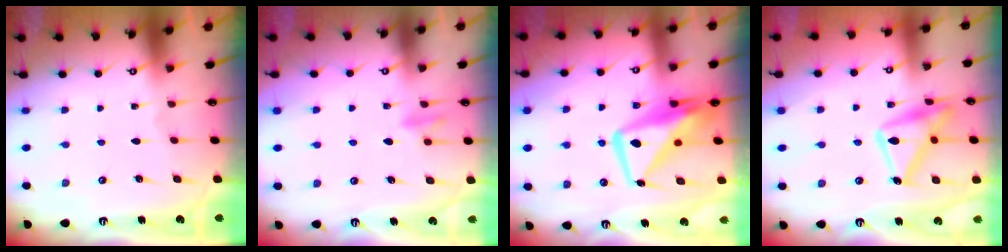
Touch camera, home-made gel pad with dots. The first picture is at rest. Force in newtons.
{"total": 8.9, "press": 8.8, "slide": 1.4}
{"total": 12.0, "press": 11.9, "slide": 1.2}
{"total": 16.3, "press": 16.3, "slide": 1.2}